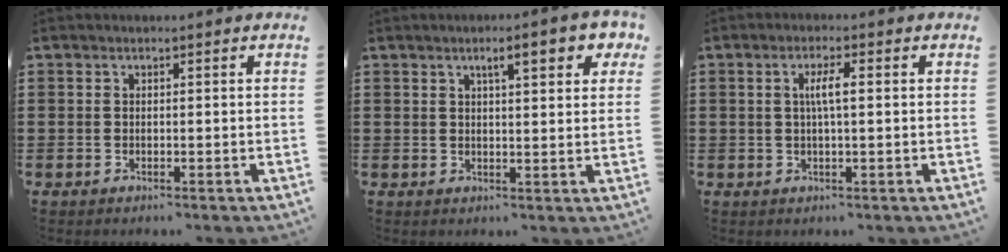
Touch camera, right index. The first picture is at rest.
{"total": 4.8, "force": [2.6, 1.0, 4.0], "torque": [-0.058, -0.002, 0.036]}
{"total": 3.3, "force": [0.4, 0.5, 3.2], "torque": [-0.062, 0.002, 0.003]}